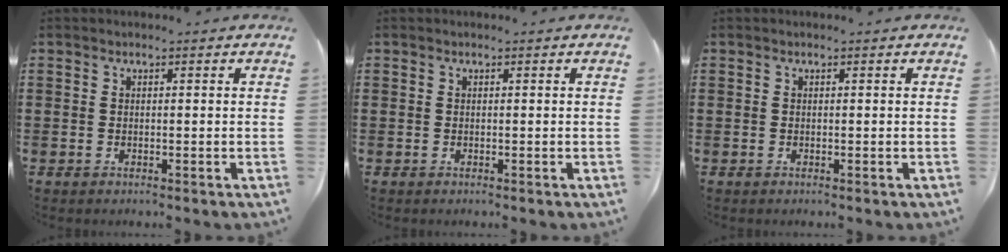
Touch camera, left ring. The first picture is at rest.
{"total": 0.0}
{"total": 0.0}